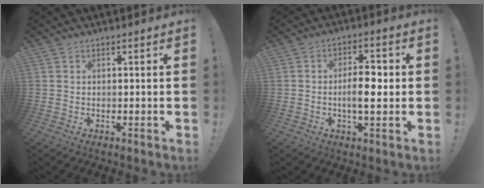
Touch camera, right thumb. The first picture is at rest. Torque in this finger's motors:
{"motor_torque": [1.15, 1.24, 0.94, -0.22, 0.22]}